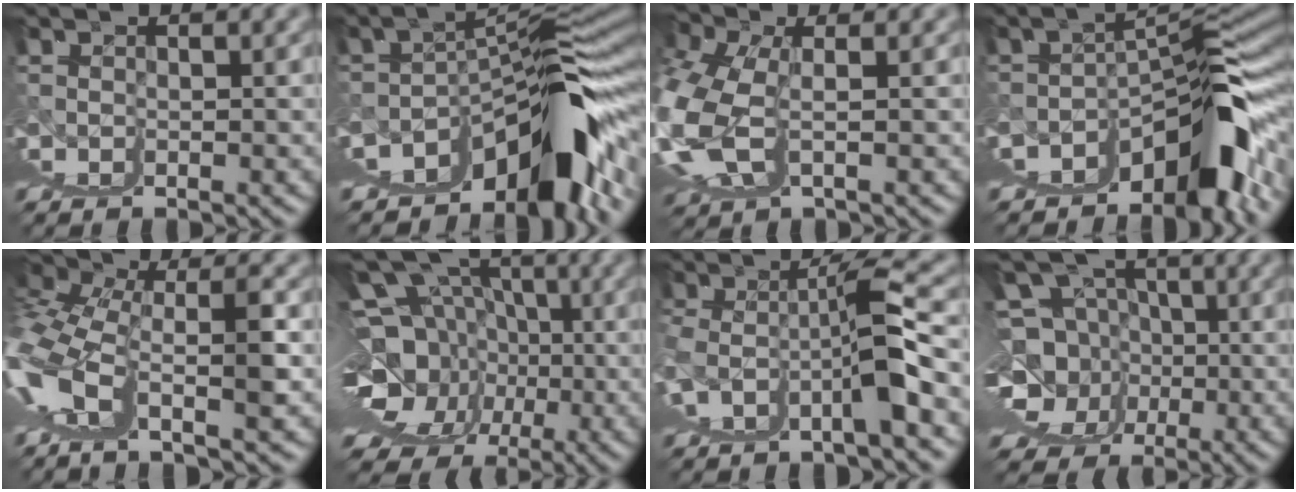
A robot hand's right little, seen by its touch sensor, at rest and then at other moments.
{"total": 12.2, "force": [-0.1, 1.9, 12.0], "torque": [-0.123, 0.032, 0.008]}
{"total": 2.0, "force": [1.1, 0.6, 1.5], "torque": [-0.043, -0.009, 0.029]}
{"total": 9.8, "force": [-0.7, 1.4, 9.7], "torque": [-0.099, 0.030, -0.005]}
{"total": 5.6, "force": [3.4, -2.7, 3.6], "torque": [-0.052, 0.022, 0.056]}
{"total": 13.0, "force": [4.4, 7.3, 9.8], "torque": [-0.122, 0.005, 0.075]}
{"total": 4.2, "force": [0.5, 0.8, 4.1], "torque": [-0.088, 0.007, 0.018]}
{"total": 10.4, "force": [2.4, 7.2, 7.2], "torque": [-0.098, -0.022, 0.053]}